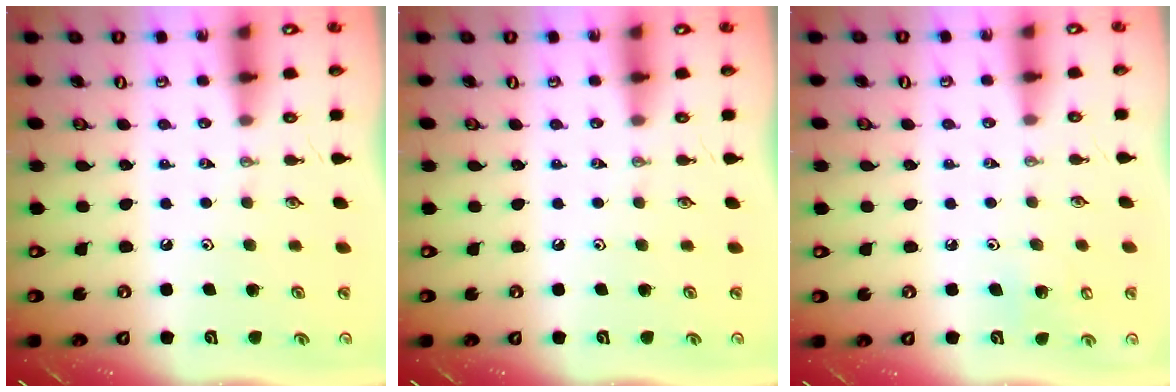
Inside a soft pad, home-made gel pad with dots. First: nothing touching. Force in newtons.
{"total": 0.0}
{"total": 5.5, "press": 5.5, "slide": 1.0}